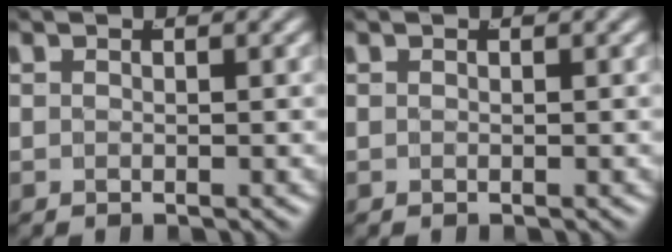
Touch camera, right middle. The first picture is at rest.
{"total": 0.0}